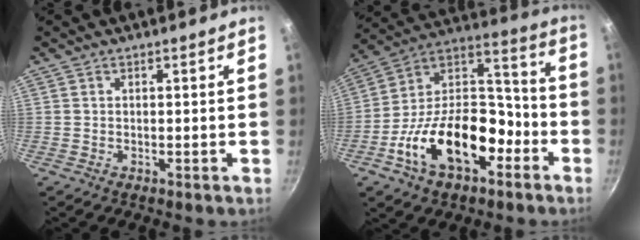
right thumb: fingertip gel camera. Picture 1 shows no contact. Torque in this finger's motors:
{"motor_torque": [1.13, 0.90, 1.86, -0.90, 0.18]}